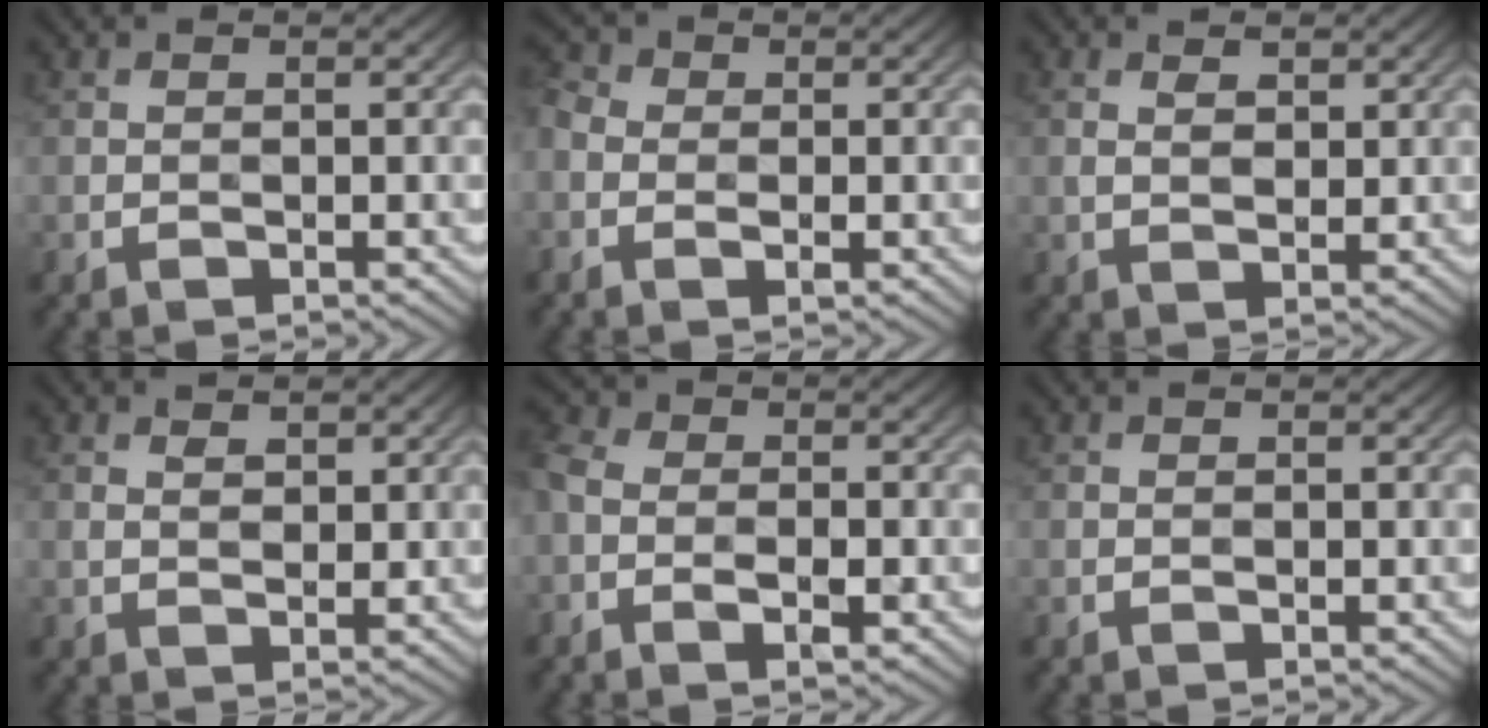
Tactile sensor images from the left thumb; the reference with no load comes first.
{"total": 4.0, "force": [-0.7, 3.1, 2.5], "torque": [-0.058, -0.002, -0.018]}
{"total": 2.6, "force": [1.2, 1.3, 1.9], "torque": [-0.035, -0.006, 0.024]}
{"total": 2.3, "force": [1.3, 1.2, 1.5], "torque": [-0.026, -0.007, 0.027]}
{"total": 6.0, "force": [-1.7, 3.9, 4.3], "torque": [-0.087, -0.005, -0.036]}
{"total": 0.0}